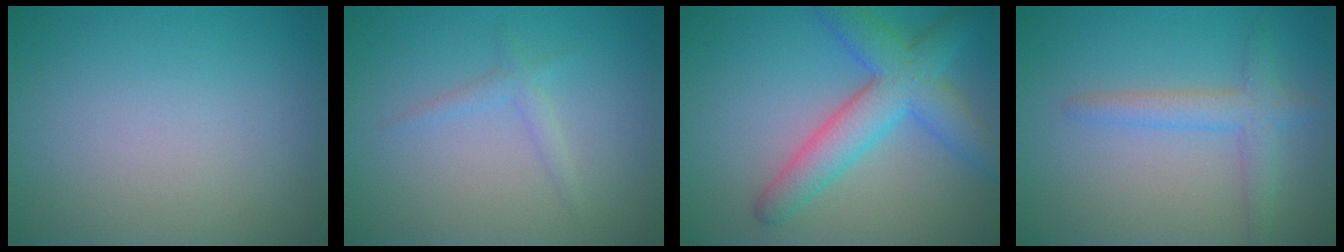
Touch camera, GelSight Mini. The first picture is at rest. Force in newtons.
{"total": 1.3, "press": 1.3, "slide": 0.1}
{"total": 4.8, "press": 4.8, "slide": 0.2}
{"total": 2.8, "press": 2.8, "slide": 0.2}